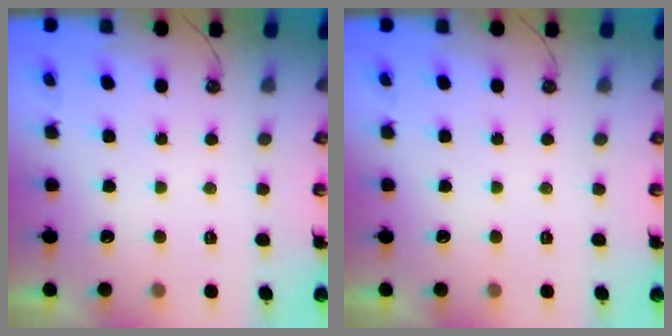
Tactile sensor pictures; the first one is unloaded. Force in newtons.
{"total": 0.0}